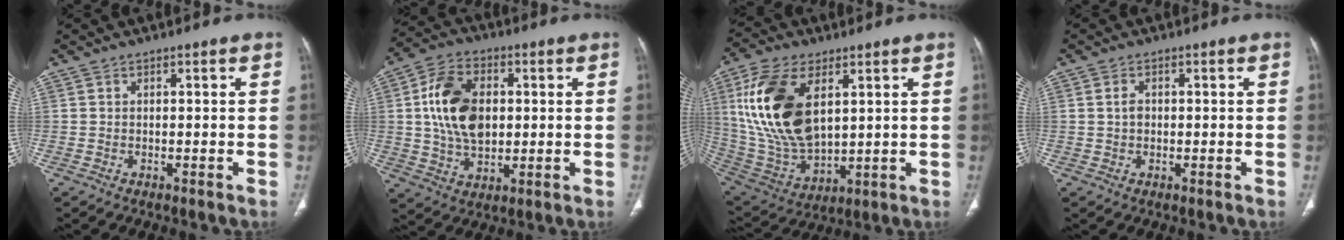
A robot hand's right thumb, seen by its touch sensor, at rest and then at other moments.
{"total": 14.2, "force": [1.7, 9.3, 10.6], "torque": [-0.177, 0.004, 0.032]}
{"total": 20.6, "force": [5.7, 11.3, 16.3], "torque": [-0.323, -0.024, 0.119]}
{"total": 1.9, "force": [0.2, 1.4, 1.3], "torque": [-0.025, 0.004, 0.005]}